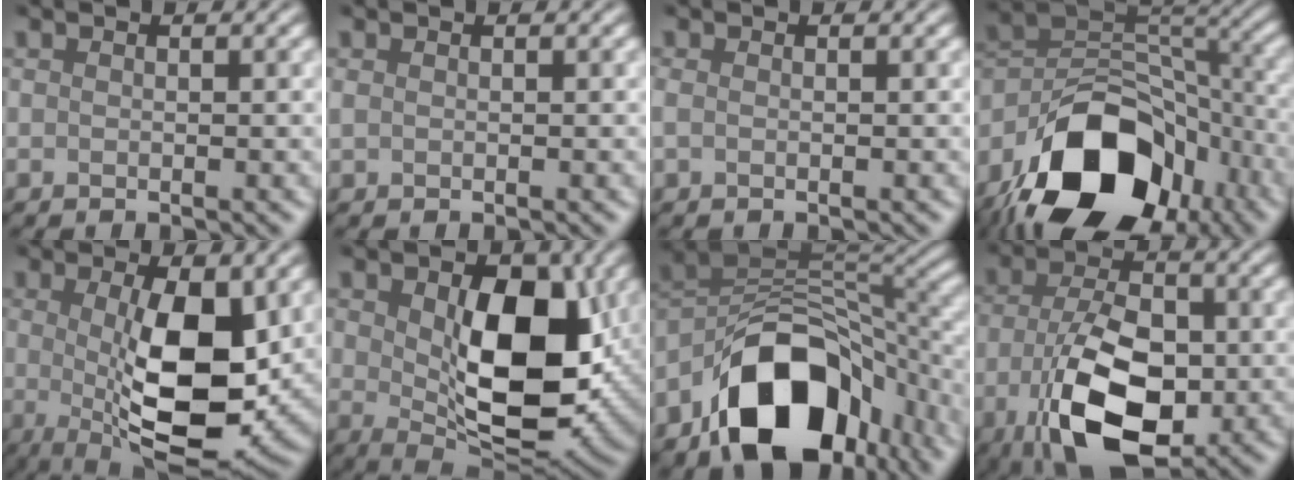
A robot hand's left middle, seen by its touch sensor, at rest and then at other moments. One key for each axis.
{"total": 0.0}
{"total": 0.0}
{"total": 14.5, "fx": -9.1, "fy": 8.5, "fz": 7.4, "tx": -0.143, "ty": 0.016, "tz": -0.156}
{"total": 9.3, "fx": 0.2, "fy": 3.0, "fz": 8.8, "tx": -0.154, "ty": -0.014, "tz": 0.014}
{"total": 10.0, "fx": 1.1, "fy": 5.3, "fz": 8.4, "tx": -0.125, "ty": -0.002, "tz": 0.030}
{"total": 13.7, "fx": -6.8, "fy": 8.6, "fz": 8.2, "tx": -0.133, "ty": 0.002, "tz": -0.113}
{"total": 10.1, "fx": -4.0, "fy": 5.2, "fz": 7.6, "tx": -0.159, "ty": -0.006, "tz": -0.067}